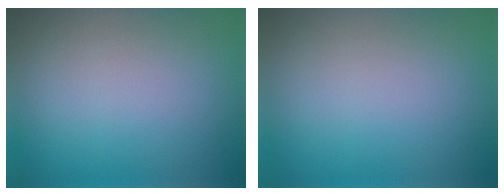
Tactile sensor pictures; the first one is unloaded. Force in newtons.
{"total": 0.0}